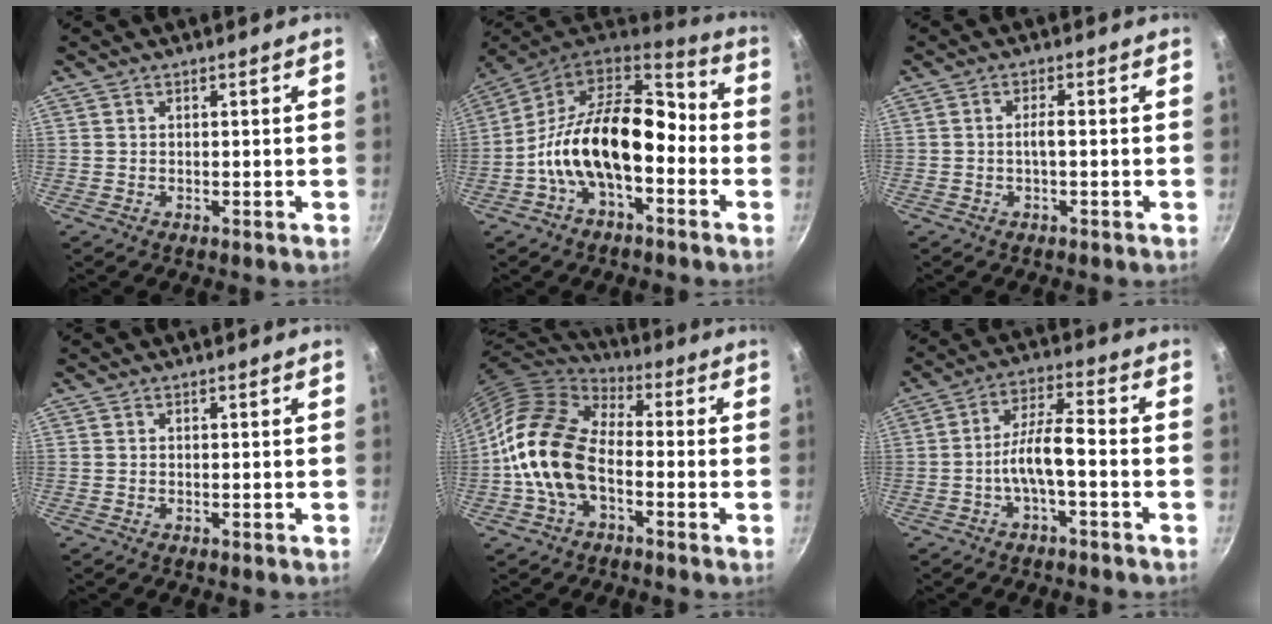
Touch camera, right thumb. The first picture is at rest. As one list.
[{"total": 19.4, "force": [-3.9, 11.1, 15.4], "torque": [-0.246, 0.060, -0.085]}, {"total": 1.9, "force": [-0.4, 0.4, 1.8], "torque": [-0.040, 0.010, -0.009]}, {"total": 0.0}, {"total": 15.9, "force": [-3.3, 9.6, 12.2], "torque": [-0.199, 0.035, -0.079]}, {"total": 7.4, "force": [-2.4, 2.1, 6.7], "torque": [-0.133, 0.038, -0.048]}]